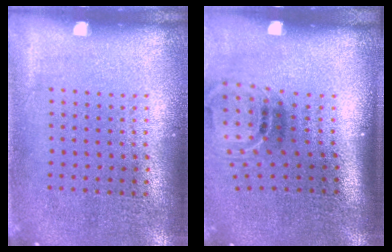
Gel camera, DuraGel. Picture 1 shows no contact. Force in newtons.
{"total": 1.7, "press": 1.0, "slide": 1.3}